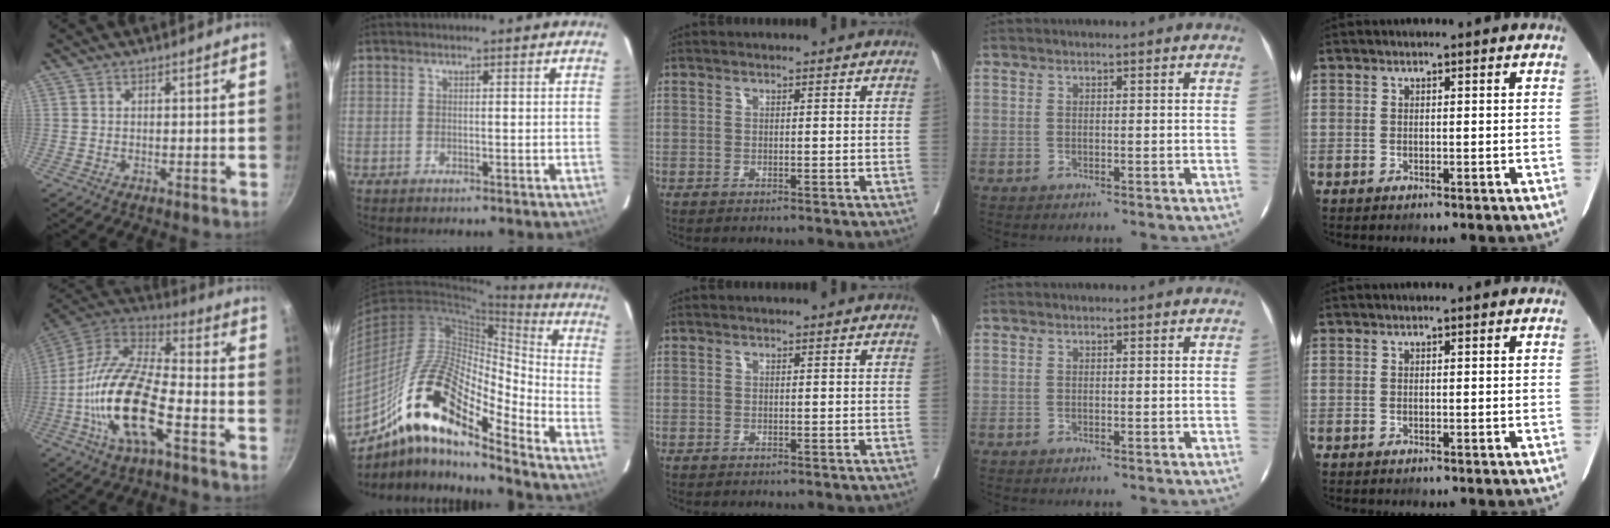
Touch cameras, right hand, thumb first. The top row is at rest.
{"thumb": {"total": 20.3, "force": [-6.3, 7.7, 17.6], "torque": [-0.352, 0.036, -0.119]}, "index": {"total": 16.9, "force": [-10.1, 4.8, 12.6], "torque": [-0.233, 0.036, -0.170]}}